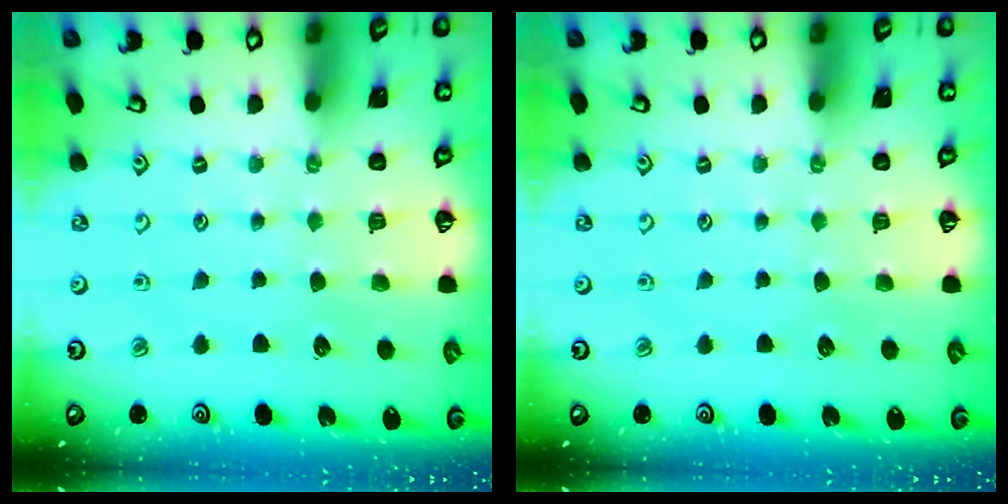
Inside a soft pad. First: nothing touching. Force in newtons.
{"total": 0.0}